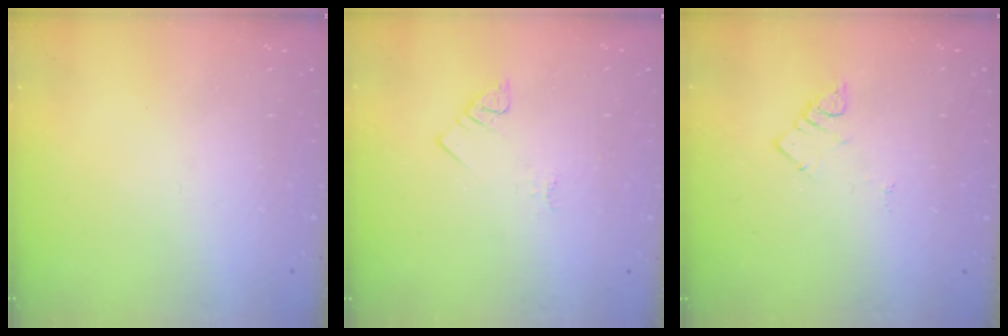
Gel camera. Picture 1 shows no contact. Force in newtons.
{"total": 2.0, "press": 2.0, "slide": 0.4}
{"total": 3.5, "press": 3.5, "slide": 0.4}